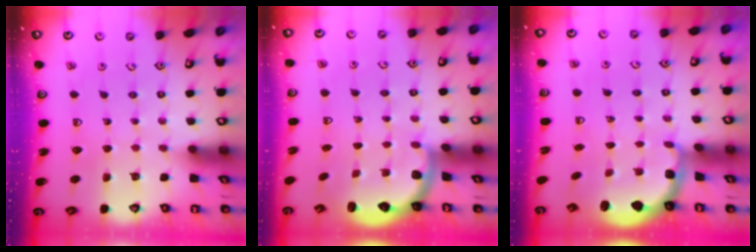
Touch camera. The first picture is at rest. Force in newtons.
{"total": 2.6, "press": 2.3, "slide": 1.2}
{"total": 2.5, "press": 1.3, "slide": 2.1}